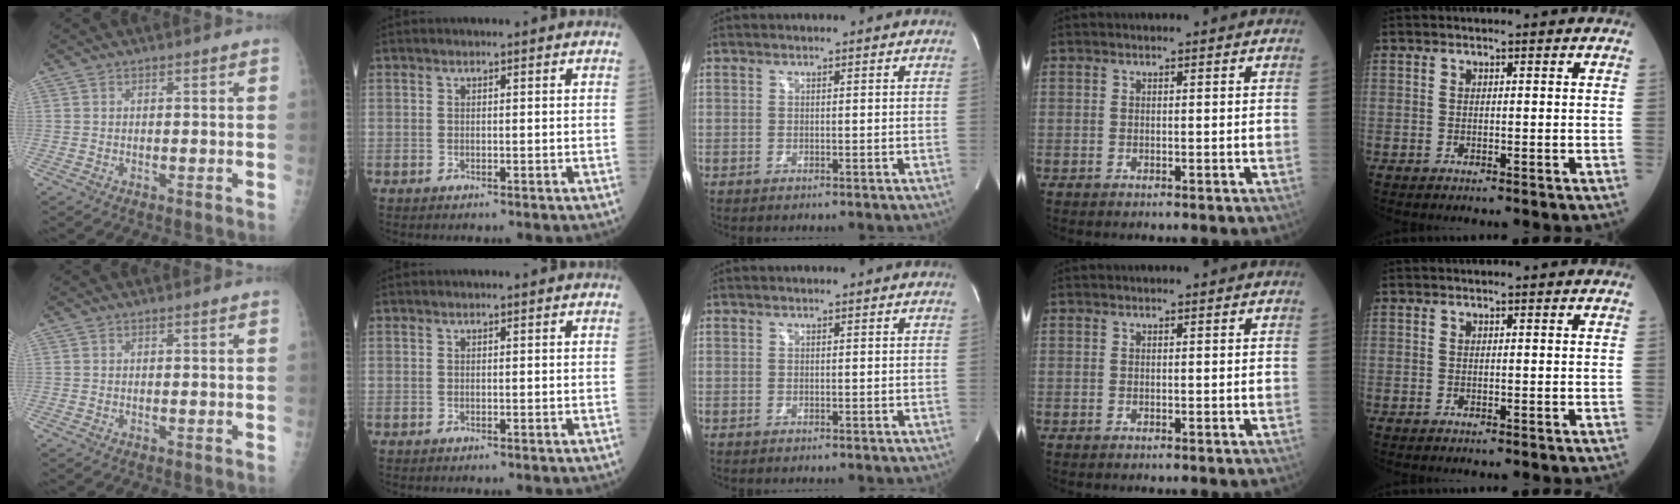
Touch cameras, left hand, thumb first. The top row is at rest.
{}